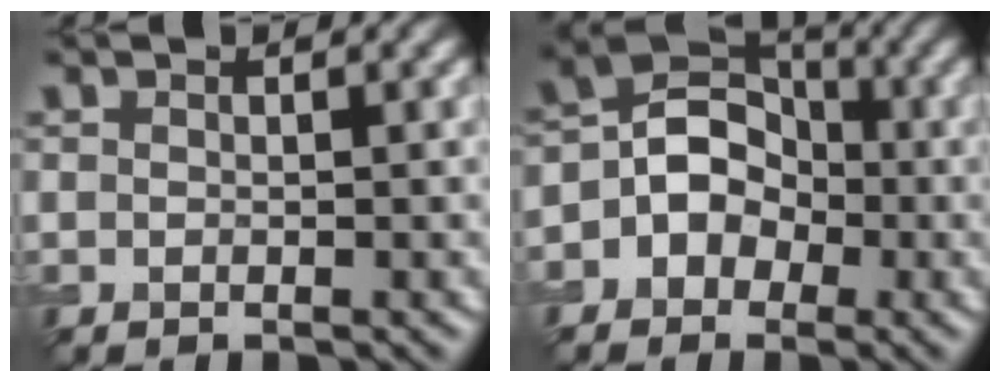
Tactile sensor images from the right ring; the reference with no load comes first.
{"total": 5.8, "force": [-0.8, 5.0, 2.8], "torque": [-0.012, 0.022, -0.034]}